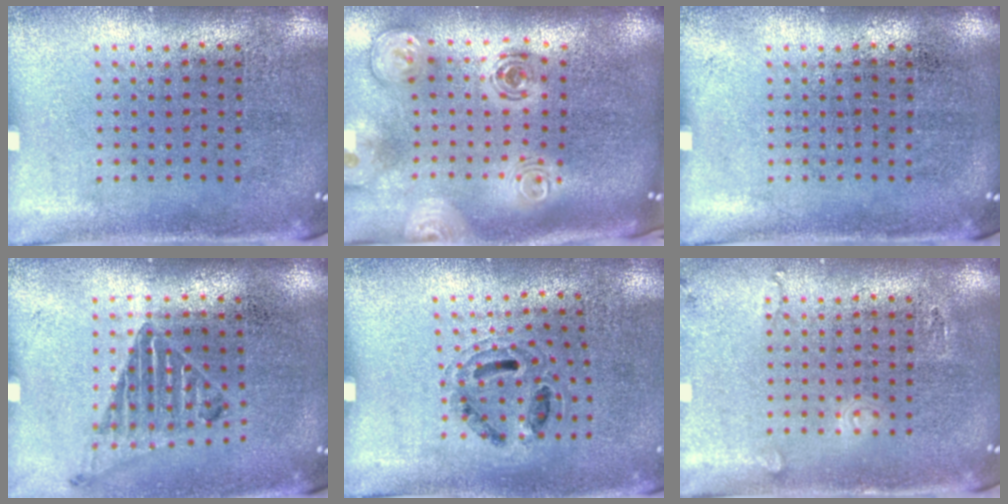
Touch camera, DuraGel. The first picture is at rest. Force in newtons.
{"total": 2.5, "press": 1.8, "slide": 1.7}
{"total": 0.0}
{"total": 1.0, "press": 1.0, "slide": 0.1}
{"total": 0.8, "press": 0.8, "slide": 0.3}
{"total": 1.3, "press": 1.3, "slide": 0.2}